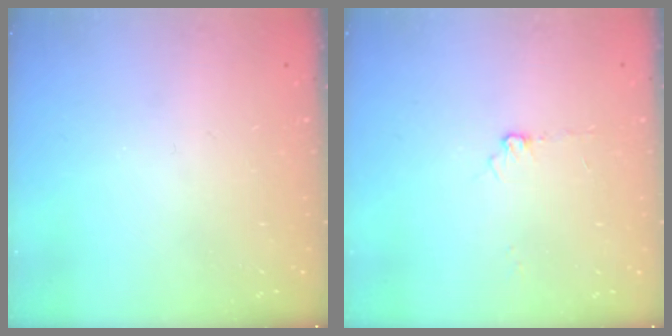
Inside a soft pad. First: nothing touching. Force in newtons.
{"total": 4.4, "press": 4.4, "slide": 0.4}